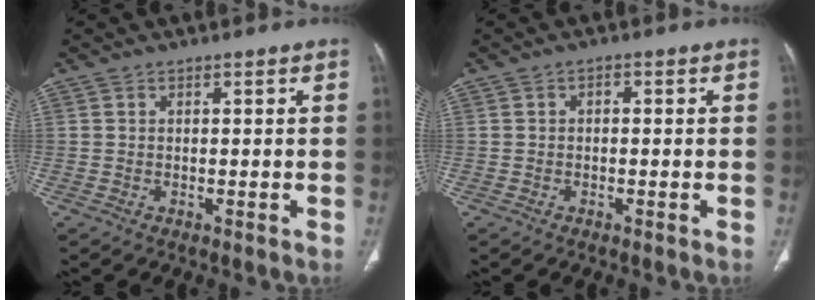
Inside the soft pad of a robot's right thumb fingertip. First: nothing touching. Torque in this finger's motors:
{"motor_torque": [-0.20, -0.03, -0.19, 0.00, 0.07]}